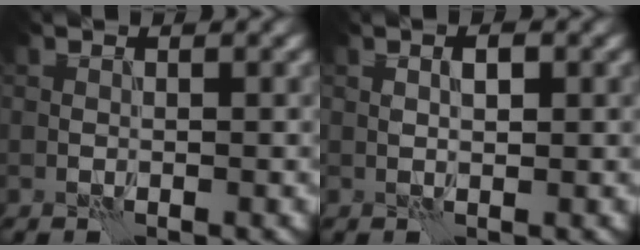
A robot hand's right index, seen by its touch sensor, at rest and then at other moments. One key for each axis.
{"total": 1.5, "fx": 0.4, "fy": 0.7, "fz": 1.3, "tx": -0.023, "ty": 0.003, "tz": 0.005}